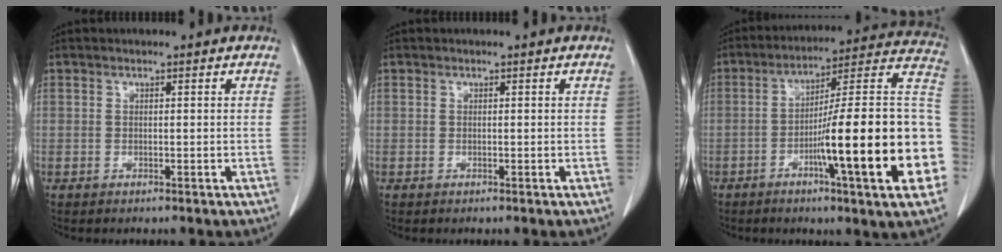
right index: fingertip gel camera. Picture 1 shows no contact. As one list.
[{"total": 0.0}, {"total": 24.5, "force": [-6.0, 1.0, 23.7], "torque": [-0.249, 0.012, -0.092]}]